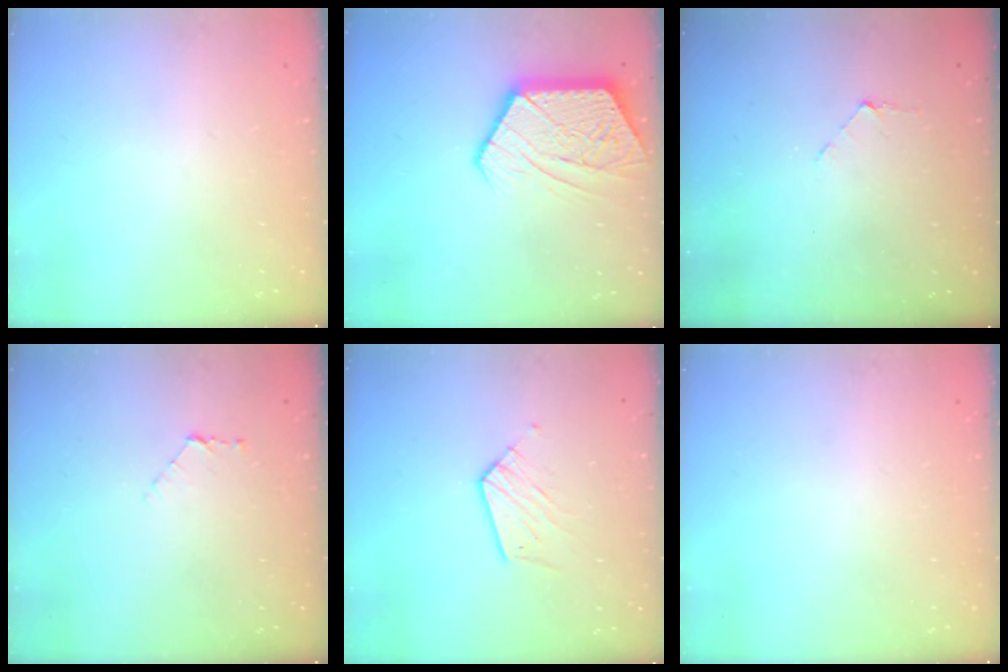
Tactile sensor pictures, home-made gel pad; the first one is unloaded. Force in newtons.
{"total": 13.8, "press": 13.8, "slide": 0.9}
{"total": 3.6, "press": 3.6, "slide": 0.3}
{"total": 4.3, "press": 4.3, "slide": 0.4}
{"total": 9.0, "press": 9.0, "slide": 0.6}
{"total": 0.0}